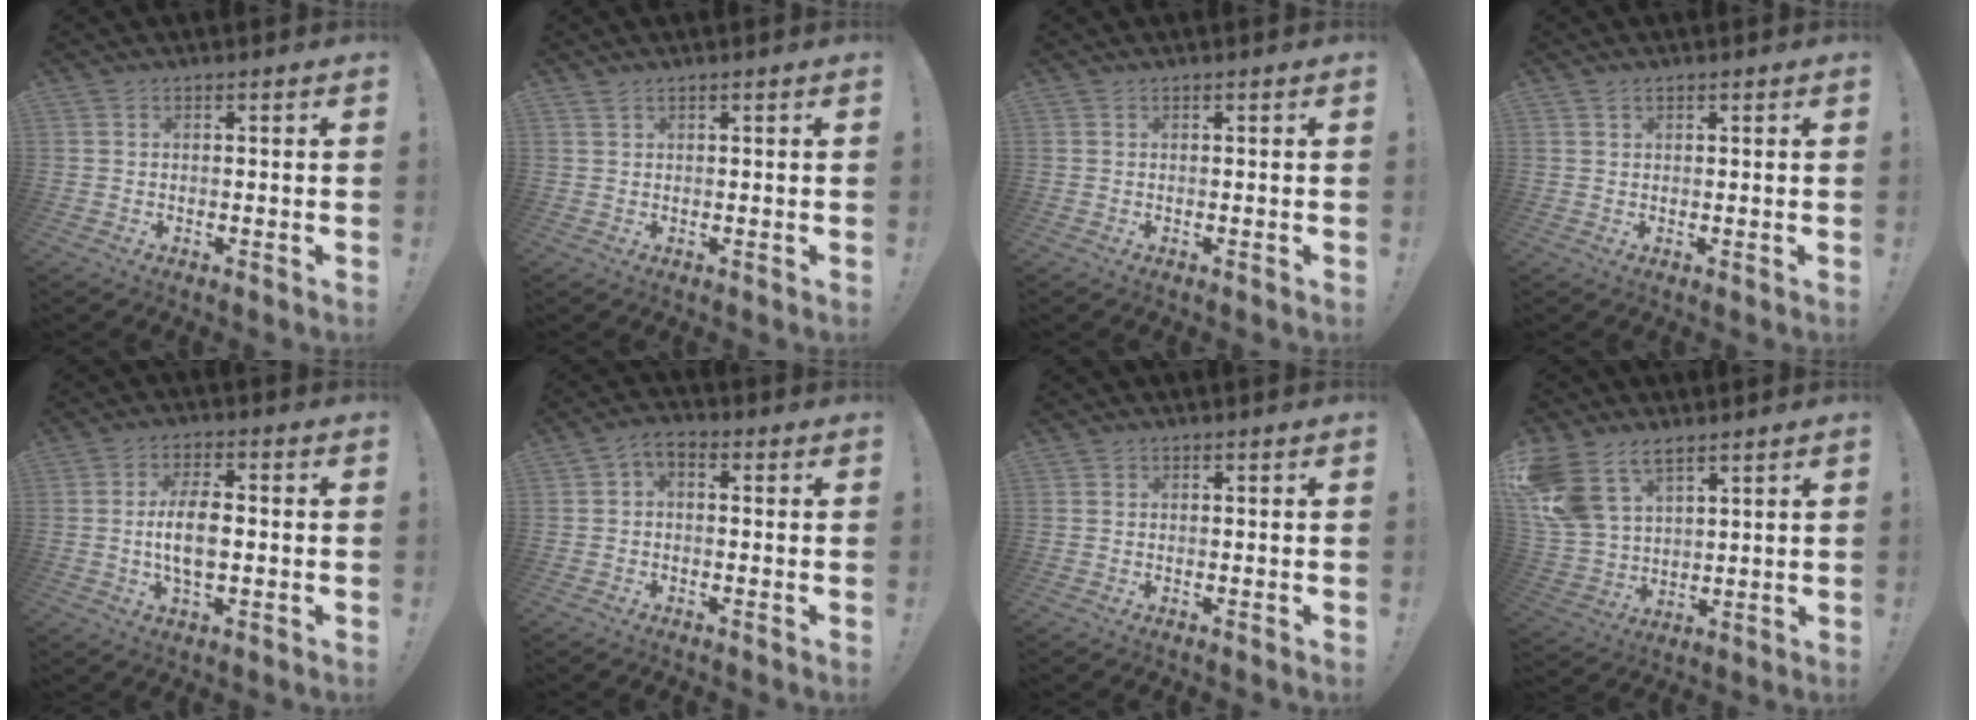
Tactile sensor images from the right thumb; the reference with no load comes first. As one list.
[{"total": 1.1, "force": [0.9, 0.3, 0.5], "torque": [-0.014, 0.001, 0.019]}, {"total": 0.0}, {"total": 1.0, "force": [0.7, 0.6, 0.4], "torque": [-0.005, -0.001, 0.013]}, {"total": 9.0, "force": [-0.6, 4.0, 8.0], "torque": [-0.154, -0.001, -0.018]}, {"total": 3.0, "force": [-0.8, 1.9, 2.2], "torque": [-0.038, 0.005, -0.012]}, {"total": 0.0}, {"total": 13.1, "force": [8.4, 7.8, 6.4], "torque": [-0.142, -0.047, 0.167]}]